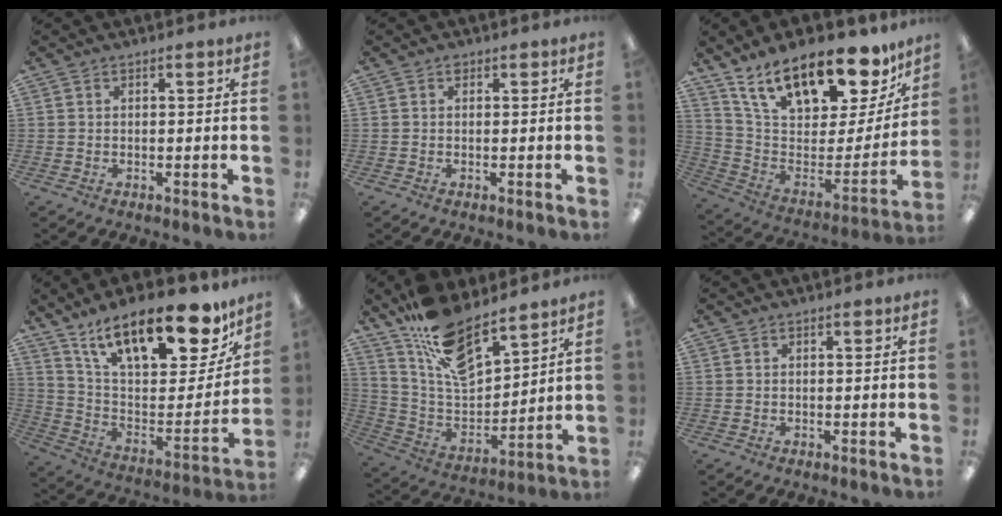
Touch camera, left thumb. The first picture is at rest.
{"total": 0.8, "force": [0.5, 0.5, 0.4], "torque": [-0.009, 0.003, 0.008]}
{"total": 22.0, "force": [15.6, 8.9, 12.6], "torque": [-0.206, -0.103, 0.272]}
{"total": 22.3, "force": [14.0, 9.7, 14.3], "torque": [-0.201, -0.091, 0.243]}
{"total": 15.0, "force": [11.8, 5.2, 7.6], "torque": [-0.154, -0.076, 0.213]}
{"total": 0.0}